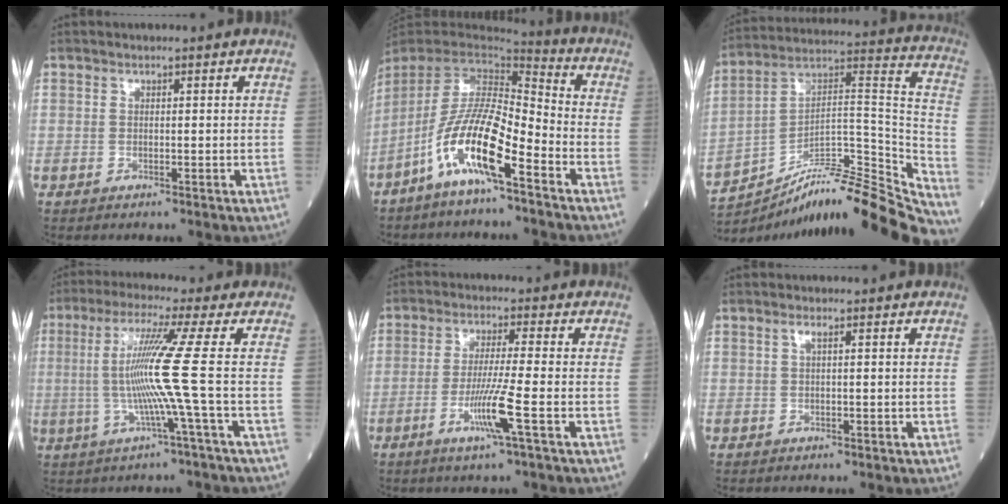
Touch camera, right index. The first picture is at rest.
{"total": 13.3, "force": [-7.1, 1.7, 11.1], "torque": [-0.228, -0.010, -0.138]}
{"total": 26.3, "force": [-23.6, 1.3, 11.5], "torque": [-0.131, 0.030, -0.356]}
{"total": 9.3, "force": [-0.5, -2.9, 8.8], "torque": [-0.183, 0.000, -0.005]}
{"total": 6.8, "force": [-2.6, -1.2, 6.2], "torque": [-0.125, -0.017, -0.053]}
{"total": 0.7, "force": [0.2, -0.1, 0.7], "torque": [-0.019, 0.000, 0.003]}